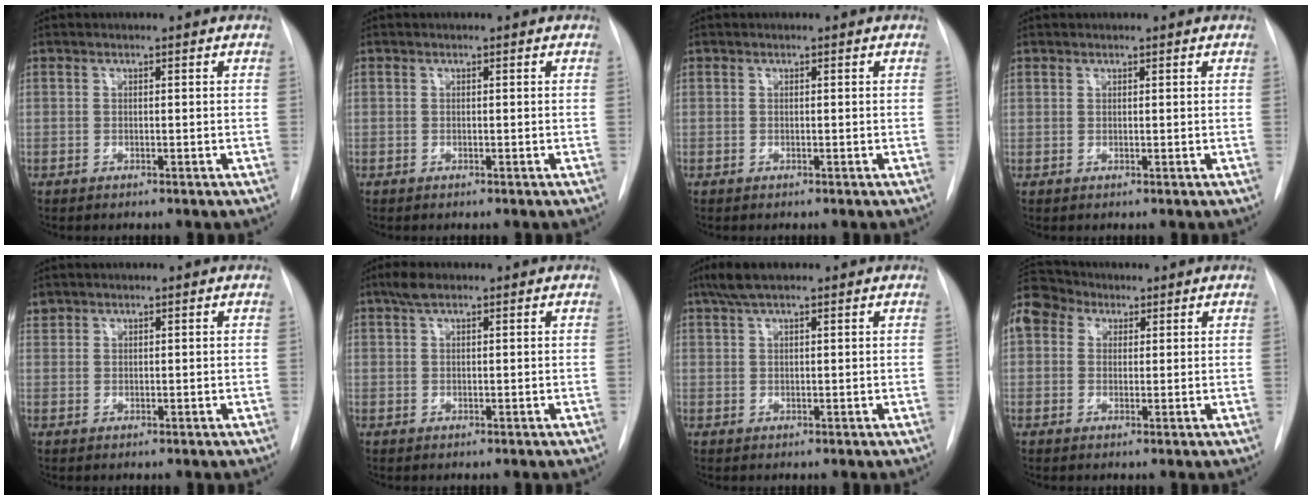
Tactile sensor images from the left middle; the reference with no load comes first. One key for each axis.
{"total": 0.0}
{"total": 0.0}
{"total": 0.6, "fx": 0.2, "fy": -0.2, "fz": -0.6, "tx": 0.014, "ty": -0.007, "tz": 0.000}
{"total": 1.1, "fx": 1.0, "fy": 0.6, "fz": -0.1, "tx": 0.002, "ty": 0.011, "tz": 0.018}
{"total": 2.4, "fx": 1.7, "fy": 0.7, "fz": 1.5, "tx": -0.032, "ty": 0.010, "tz": 0.032}
{"total": 4.5, "fx": 3.3, "fy": 0.9, "fz": 2.9, "tx": -0.062, "ty": 0.016, "tz": 0.061}
{"total": 12.7, "fx": 6.5, "fy": 9.6, "fz": 5.3, "tx": -0.157, "ty": 0.068, "tz": 0.123}